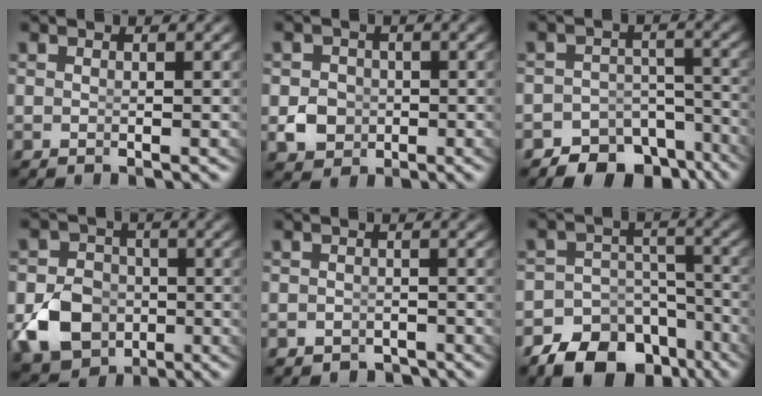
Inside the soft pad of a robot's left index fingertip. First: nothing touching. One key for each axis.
{"total": 2.5, "fx": -0.8, "fy": 2.2, "fz": 0.9, "tx": -0.008, "ty": -0.014, "tz": -0.008}
{"total": 10.0, "fx": -8.2, "fy": 5.2, "fz": 2.5, "tx": -0.009, "ty": -0.021, "tz": -0.128}
{"total": 7.3, "fx": -2.6, "fy": 6.1, "fz": 3.1, "tx": -0.059, "ty": -0.037, "tz": -0.035}
{"total": 2.2, "fx": -2.1, "fy": 0.6, "fz": -0.1, "tx": 0.004, "ty": -0.020, "tz": -0.024}
{"total": 11.9, "fx": -8.4, "fy": 7.3, "fz": 4.1, "tx": -0.058, "ty": -0.032, "tz": -0.129}